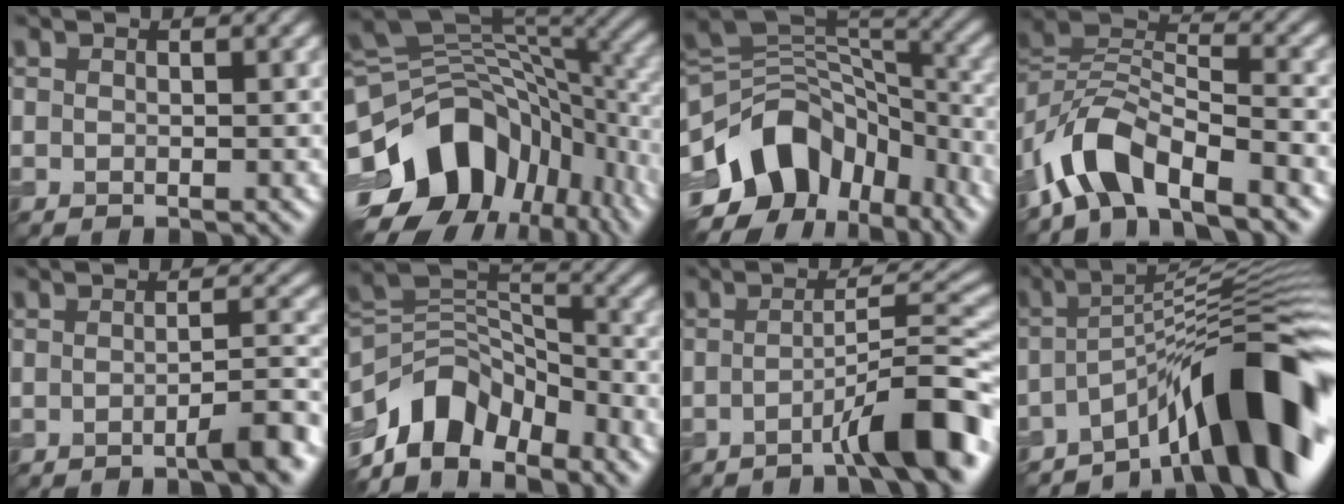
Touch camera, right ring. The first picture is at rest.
{"total": 14.7, "force": [-5.0, 10.6, 8.9], "torque": [-0.167, -0.008, -0.084]}
{"total": 12.3, "force": [-4.5, 8.8, 7.4], "torque": [-0.143, 0.005, -0.083]}
{"total": 7.5, "force": [-5.1, 3.1, 4.5], "torque": [-0.070, 0.006, -0.107]}
{"total": 3.5, "force": [-1.8, 0.7, 2.9], "torque": [-0.033, 0.011, -0.039]}
{"total": 8.6, "force": [-5.5, 5.1, 4.3], "torque": [-0.062, 0.000, -0.109]}
{"total": 7.1, "force": [-3.6, 0.9, 6.1], "torque": [-0.077, 0.022, -0.064]}
{"total": 11.5, "force": [-6.4, 2.6, 9.2], "torque": [-0.105, 0.024, -0.111]}